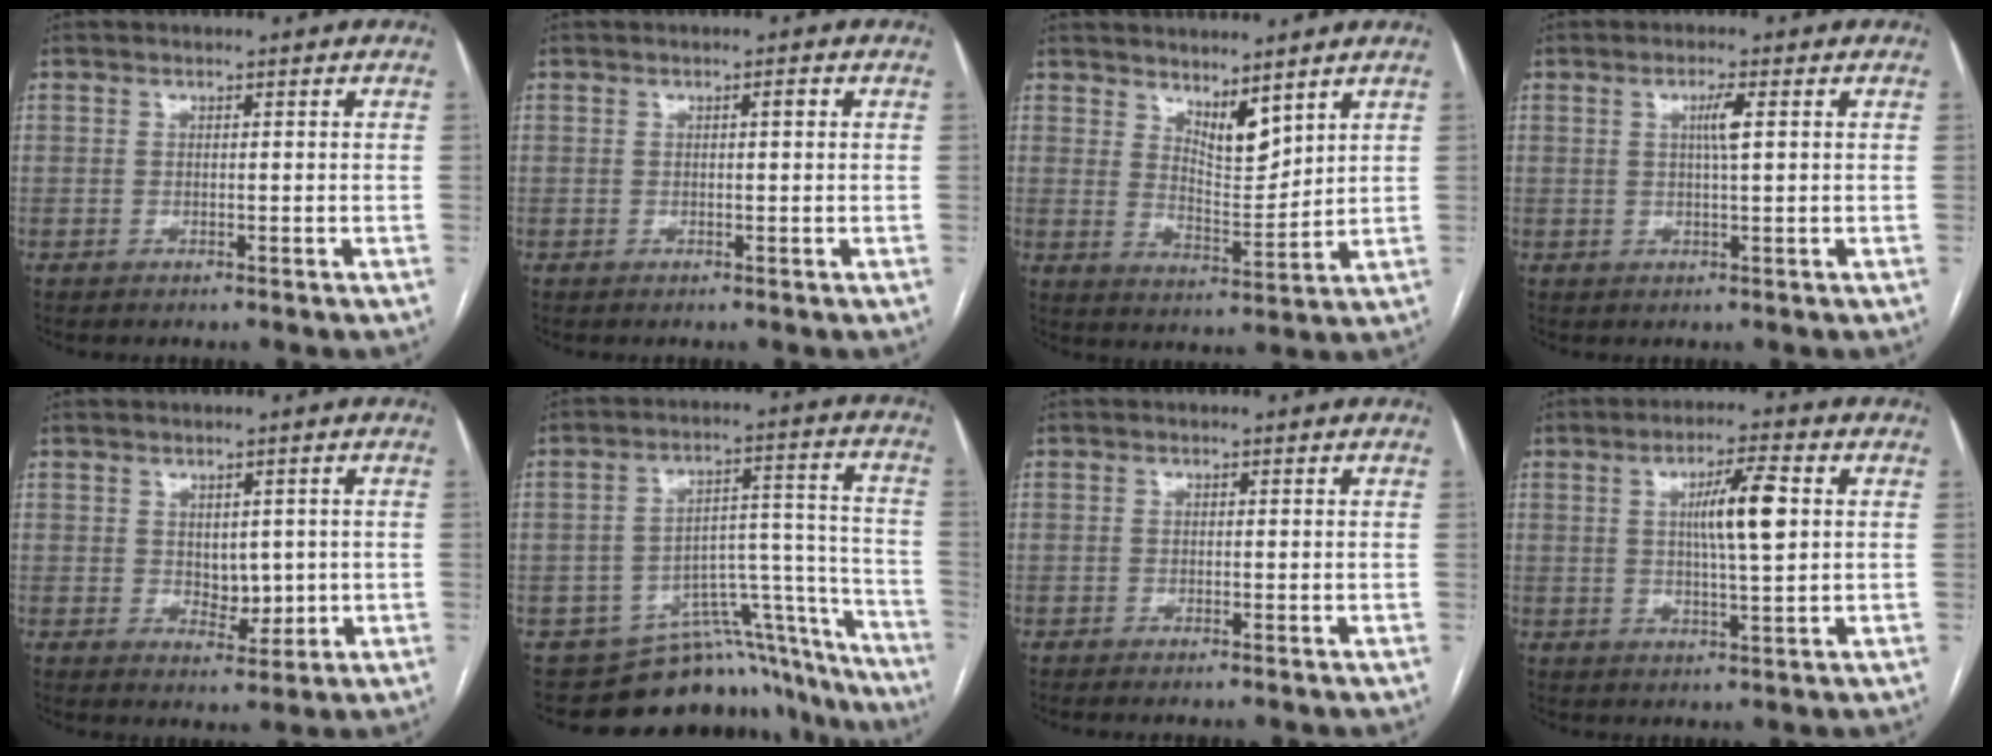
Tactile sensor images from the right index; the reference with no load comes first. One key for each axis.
{"total": 0.9, "fx": 0.2, "fy": 0.1, "fz": 0.9, "tx": -0.013, "ty": 0.003, "tz": 0.002}
{"total": 6.2, "fx": 4.8, "fy": 1.7, "fz": 3.6, "tx": -0.065, "ty": -0.015, "tz": 0.094}
{"total": 3.0, "fx": 0.8, "fy": -0.1, "fz": 2.9, "tx": -0.052, "ty": -0.001, "tz": 0.013}
{"total": 4.1, "fx": 0.3, "fy": 2.6, "fz": 3.1, "tx": -0.040, "ty": -0.002, "tz": 0.016}
{"total": 17.0, "fx": -14.8, "fy": 7.4, "fz": 3.9, "tx": -0.009, "ty": 0.092, "tz": -0.190}
{"total": 0.9, "fx": -0.8, "fy": -0.1, "fz": 0.5, "tx": -0.006, "ty": 0.000, "tz": -0.012}
{"total": 7.6, "fx": 1.5, "fy": 0.6, "fz": 7.5, "tx": -0.127, "ty": 0.004, "tz": 0.024}